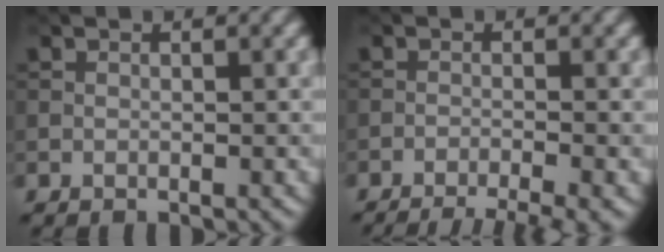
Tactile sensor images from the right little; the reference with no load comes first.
{"total": 6.8, "force": [-5.4, 1.5, 3.9], "torque": [-0.047, -0.013, -0.074]}